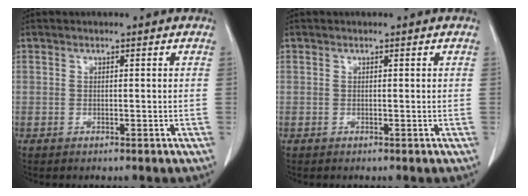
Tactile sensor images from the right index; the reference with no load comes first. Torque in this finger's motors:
{"motor_torque": [0.06, -0.20, -0.01, 0.02]}